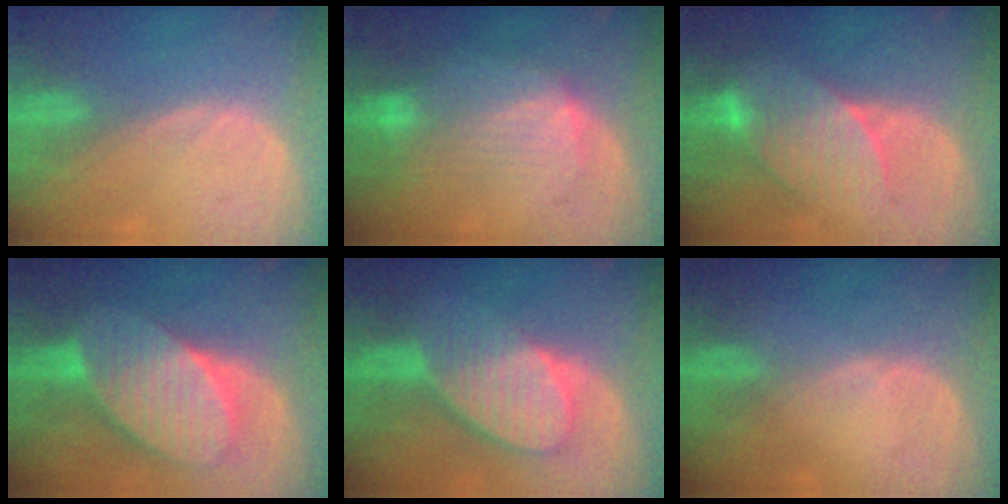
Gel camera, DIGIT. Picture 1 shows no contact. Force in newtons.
{"total": 8.4, "press": 7.9, "slide": 2.8}
{"total": 8.3, "press": 7.9, "slide": 2.6}
{"total": 11.0, "press": 11.0, "slide": 0.7}
{"total": 8.9, "press": 8.0, "slide": 3.8}
{"total": 0.7, "press": 0.5, "slide": 0.5}